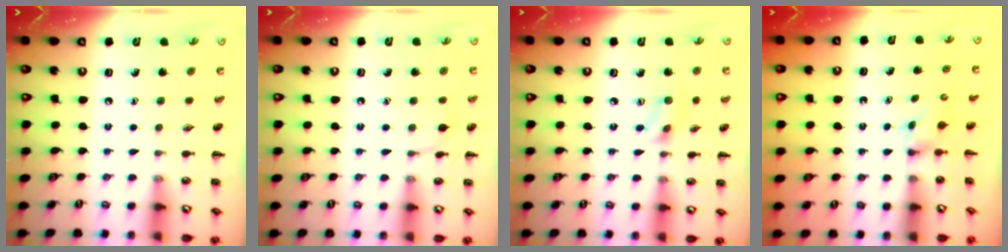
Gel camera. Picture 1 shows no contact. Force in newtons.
{"total": 6.5, "press": 6.3, "slide": 1.7}
{"total": 2.7, "press": 2.6, "slide": 0.8}
{"total": 1.8, "press": 1.5, "slide": 0.9}